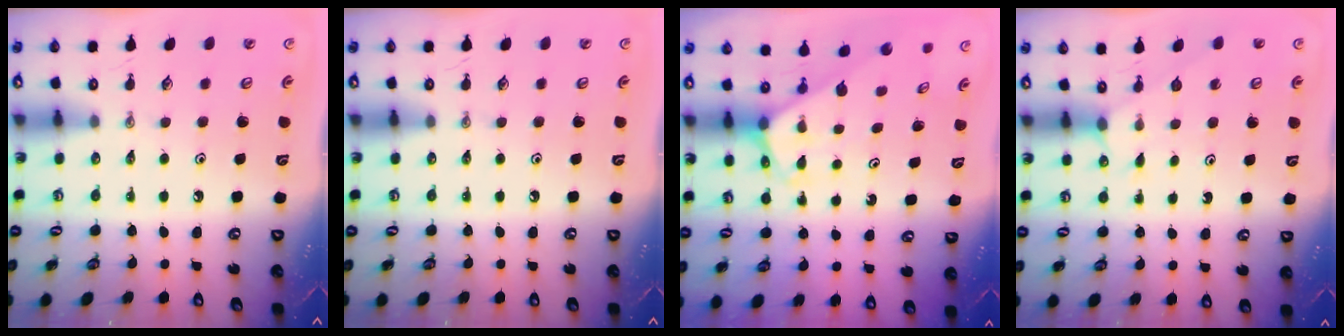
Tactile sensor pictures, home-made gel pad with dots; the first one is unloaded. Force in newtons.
{"total": 0.0}
{"total": 2.4, "press": 2.4, "slide": 0.2}
{"total": 3.7, "press": 3.7, "slide": 0.4}